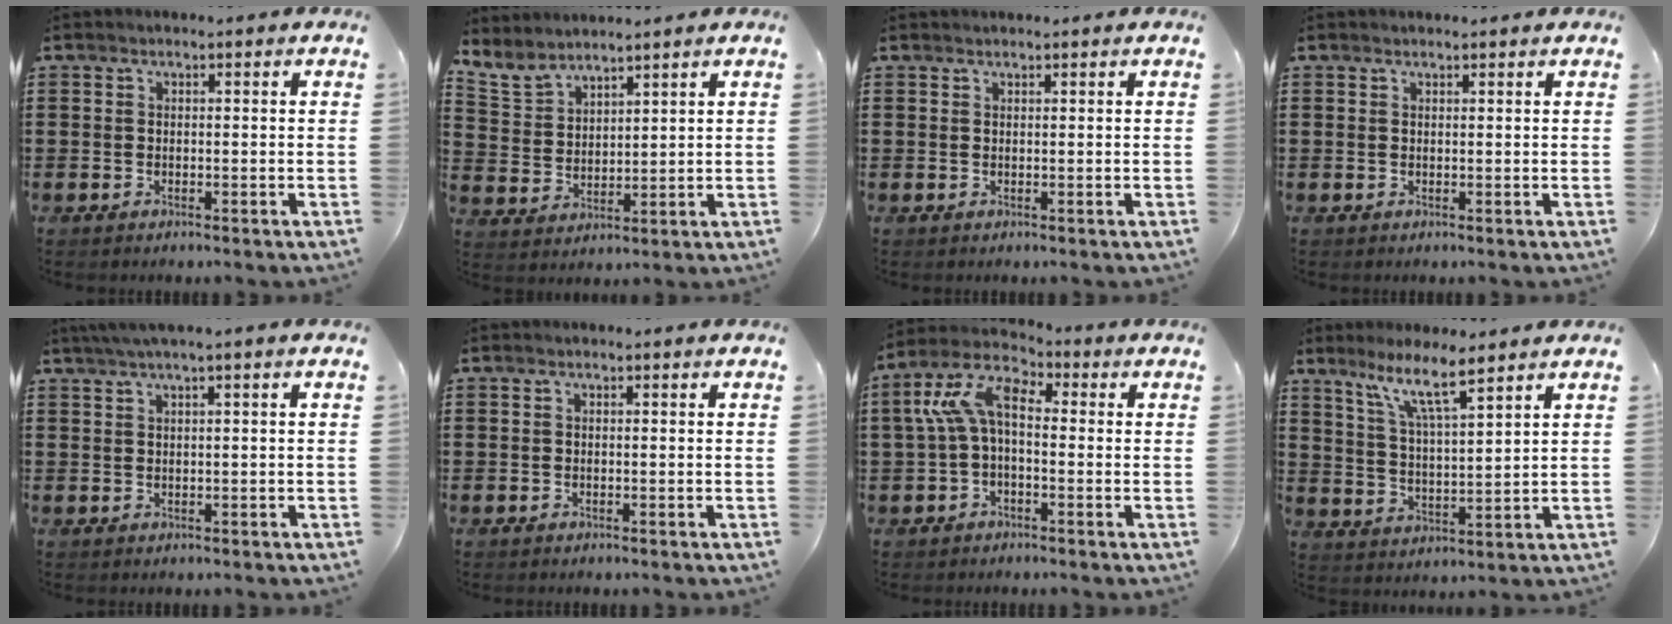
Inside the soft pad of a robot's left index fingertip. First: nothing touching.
{"total": 5.2, "force": [4.8, 1.9, 1.0], "torque": [-0.042, -0.017, 0.089]}
{"total": 0.6, "force": [0.6, 0.1, 0.0], "torque": [-0.002, 0.000, 0.013]}
{"total": 0.7, "force": [0.7, 0.1, 0.1], "torque": [-0.003, -0.001, 0.015]}
{"total": 1.9, "force": [0.7, -0.1, 1.7], "torque": [-0.031, -0.002, 0.014]}
{"total": 0.0}
{"total": 8.7, "force": [0.3, 4.3, 7.6], "torque": [-0.176, -0.003, -0.005]}
{"total": 8.1, "force": [6.2, 0.7, 5.3], "torque": [-0.121, -0.020, 0.108]}